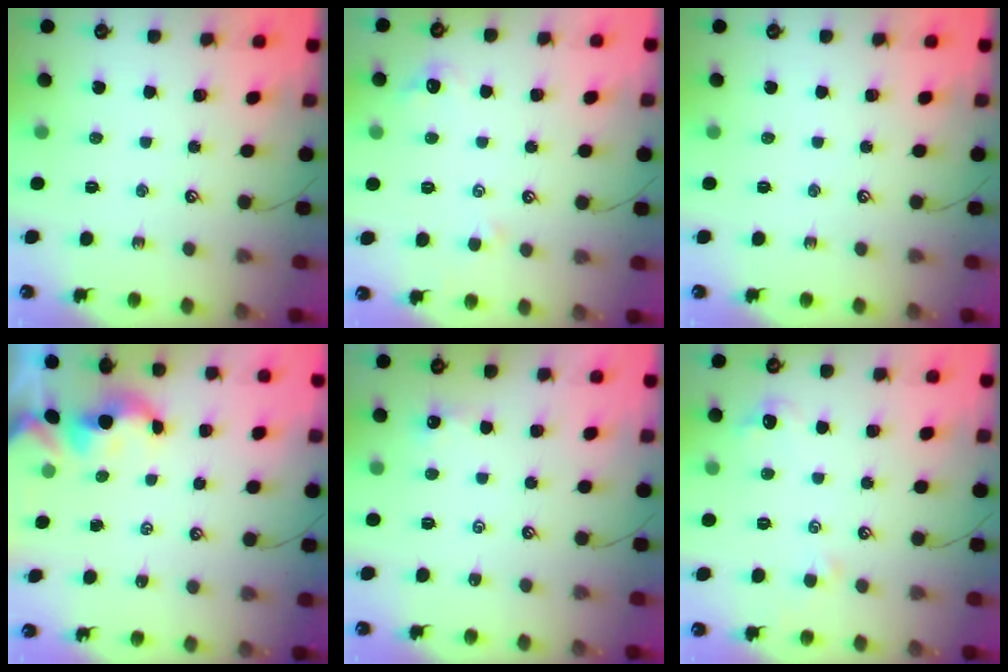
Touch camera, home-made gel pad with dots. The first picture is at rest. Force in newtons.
{"total": 2.5, "press": 2.4, "slide": 0.7}
{"total": 0.0}
{"total": 1.5, "press": 1.5, "slide": 0.4}
{"total": 0.9, "press": 0.8, "slide": 0.3}
{"total": 1.0, "press": 0.5, "slide": 0.8}